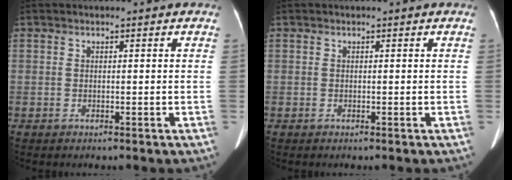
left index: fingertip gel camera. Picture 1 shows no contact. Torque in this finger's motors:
{"motor_torque": [-0.06, -0.01, 0.00, 0.00]}